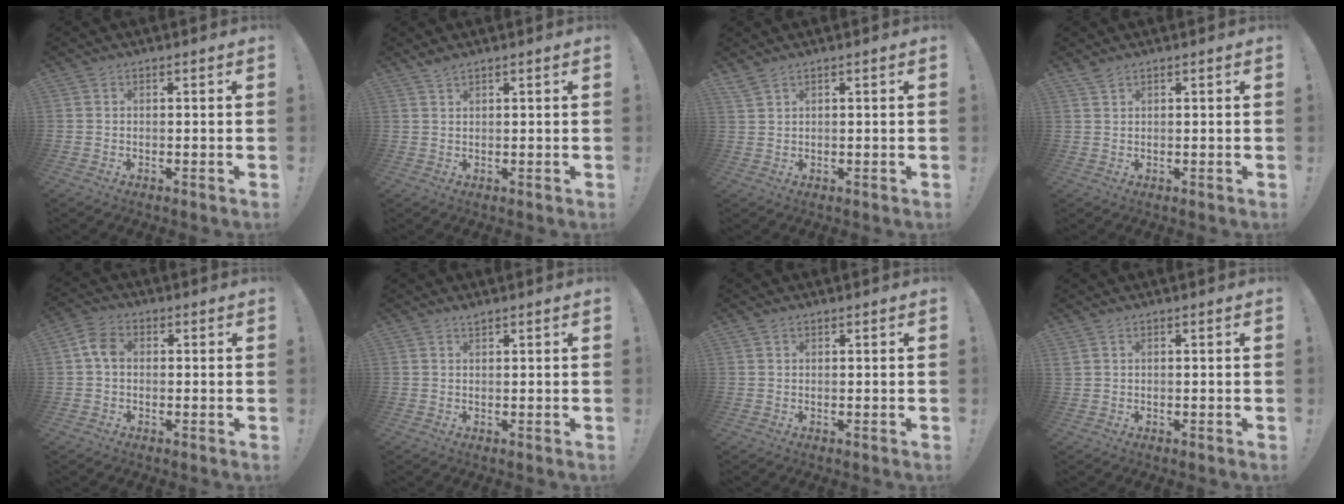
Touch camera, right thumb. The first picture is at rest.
{"total": 2.0, "force": [1.7, 0.4, 1.0], "torque": [-0.012, -0.006, 0.029]}
{"total": 2.3, "force": [1.9, 0.5, 1.1], "torque": [-0.025, -0.008, 0.036]}
{"total": 1.8, "force": [1.5, 0.6, 0.9], "torque": [-0.010, -0.006, 0.027]}
{"total": 5.7, "force": [0.5, 4.1, 4.0], "torque": [-0.073, 0.012, 0.012]}
{"total": 1.3, "force": [1.2, 0.2, 0.4], "torque": [-0.001, -0.005, 0.021]}
{"total": 0.9, "force": [0.7, 0.5, 0.3], "torque": [-0.003, -0.002, 0.013]}
{"total": 1.2, "force": [0.7, 0.7, 0.6], "torque": [-0.012, 0.003, 0.014]}